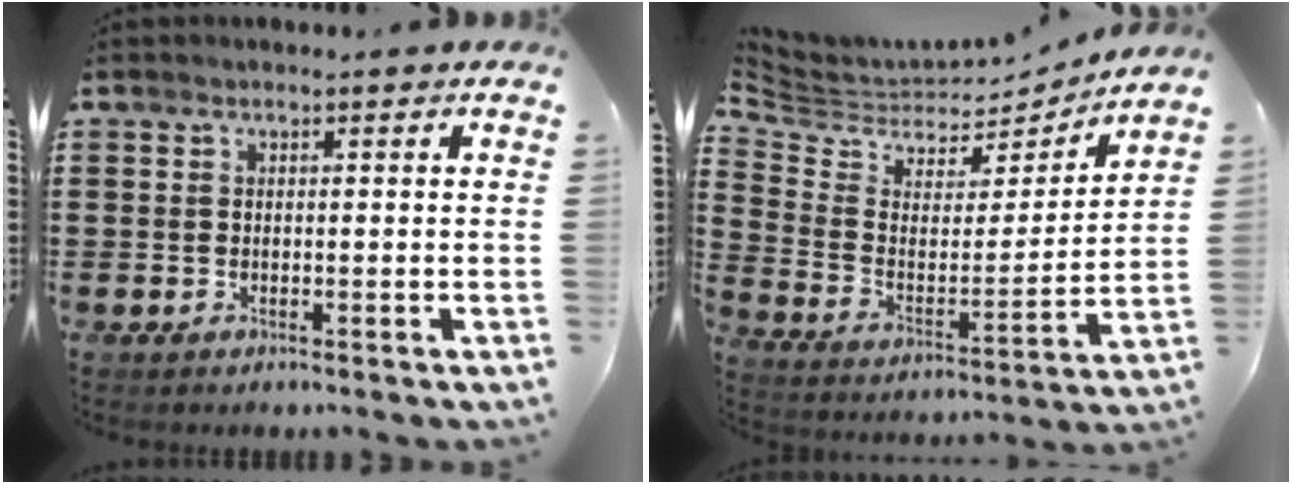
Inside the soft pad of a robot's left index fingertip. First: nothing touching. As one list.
[{"total": 5.2, "force": [4.6, 2.1, 0.9], "torque": [-0.052, -0.037, 0.077]}]